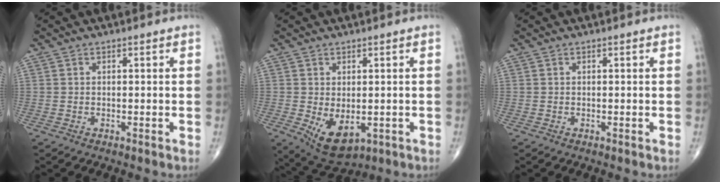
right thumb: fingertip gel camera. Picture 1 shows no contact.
{"total": 7.8, "force": [-1.5, 4.5, 6.2], "torque": [-0.091, -0.010, -0.004]}
{"total": 0.0}